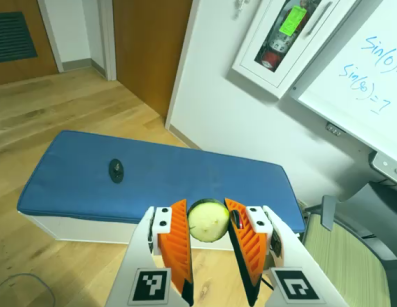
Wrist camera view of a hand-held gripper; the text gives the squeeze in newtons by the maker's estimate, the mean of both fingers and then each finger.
{"total": 8.4, "left": 8.9, "right": 8.0}